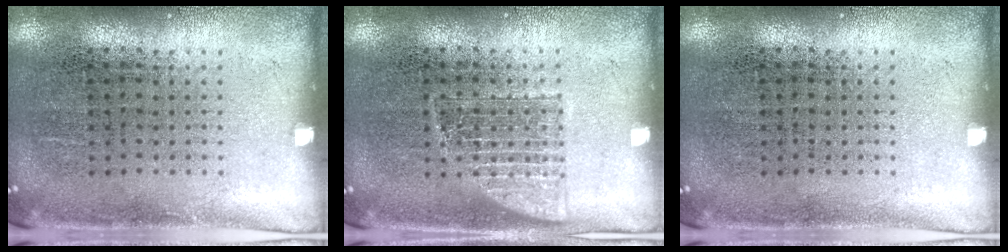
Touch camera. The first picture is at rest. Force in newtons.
{"total": 1.9, "press": 1.8, "slide": 0.3}
{"total": 0.0}